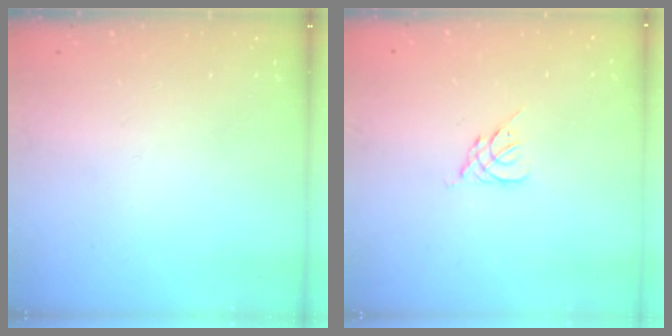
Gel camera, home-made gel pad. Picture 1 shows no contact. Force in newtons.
{"total": 2.6, "press": 2.5, "slide": 0.7}